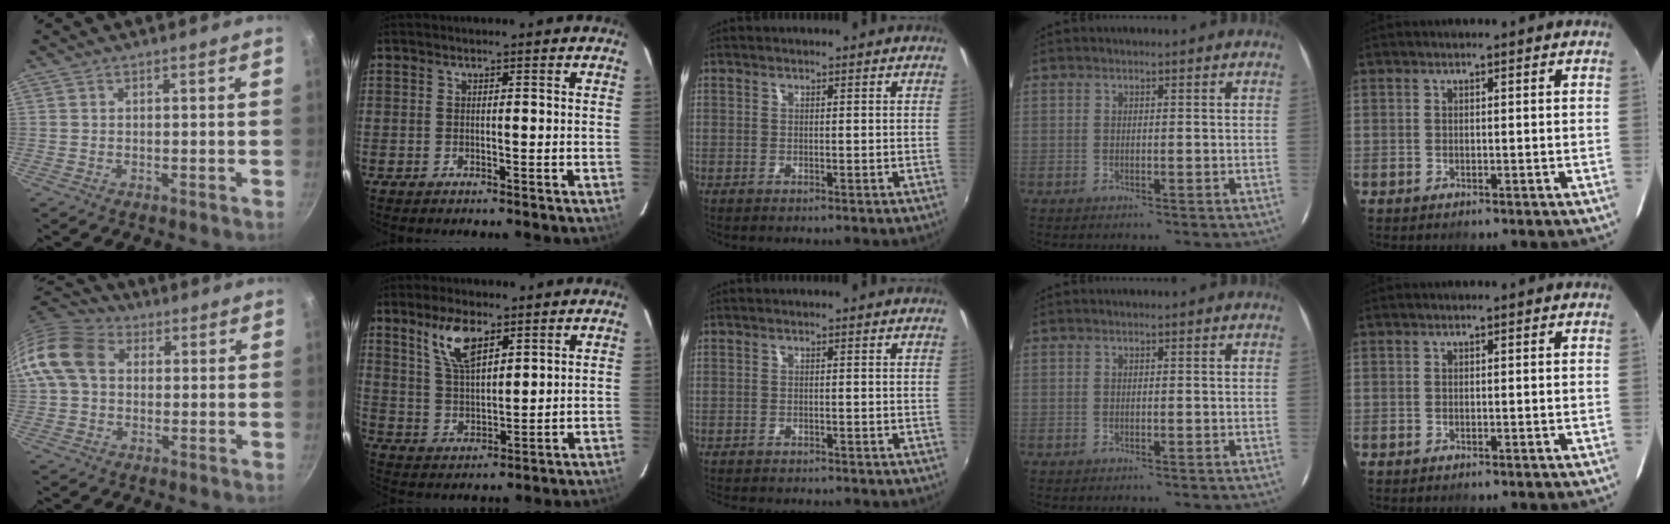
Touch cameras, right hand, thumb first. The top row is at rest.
{"thumb": {"total": 11.9, "force": [1.7, 9.2, 7.4], "torque": [-0.123, 0.025, 0.014]}, "index": {"total": 9.0, "force": [5.4, 3.6, 6.2], "torque": [-0.118, 0.009, 0.111]}, "middle": {"total": 4.7, "force": [-4.3, 1.0, 1.5], "torque": [-0.039, -0.015, -0.065]}}